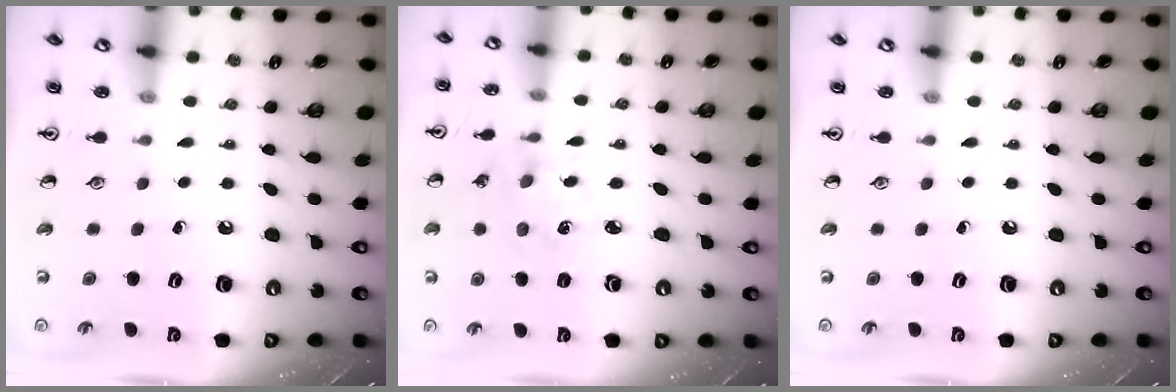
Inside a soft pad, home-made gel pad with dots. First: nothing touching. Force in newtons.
{"total": 1.6, "press": 1.6, "slide": 0.2}
{"total": 0.0}